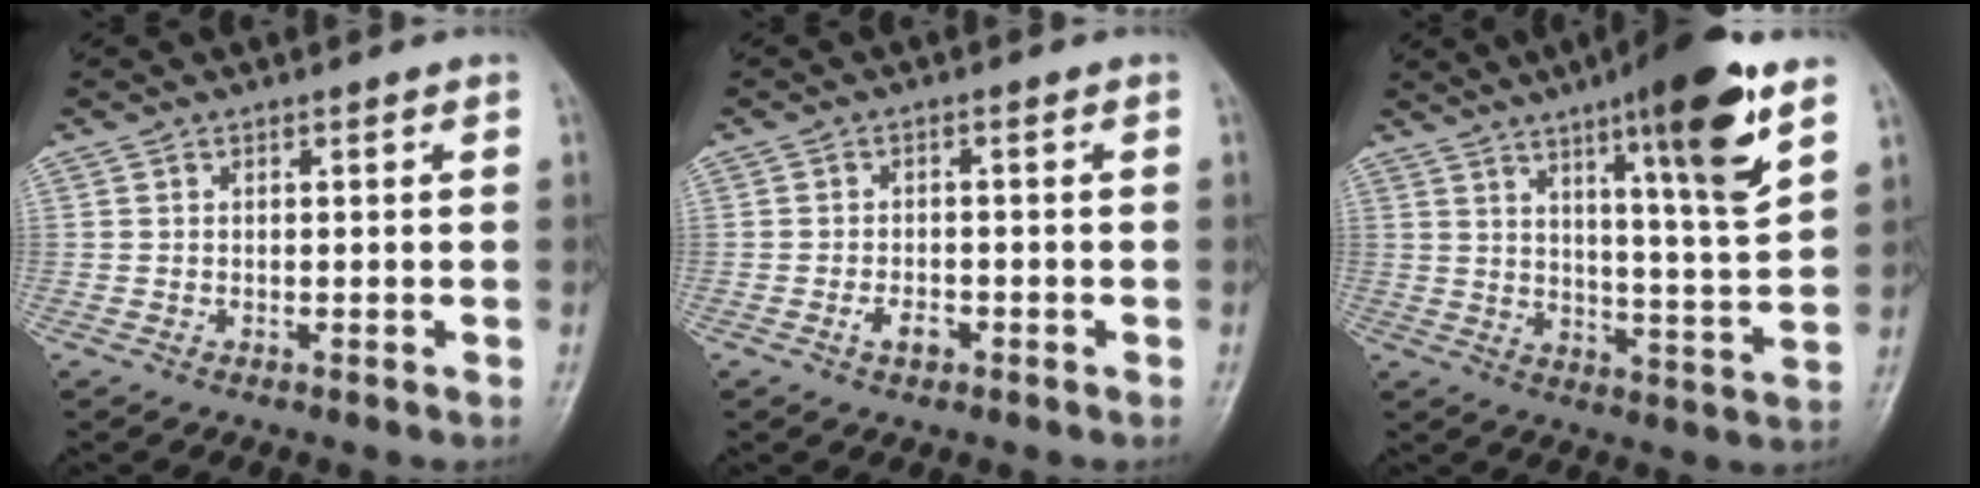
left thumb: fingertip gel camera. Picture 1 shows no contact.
{"total": 2.7, "force": [-1.3, 1.5, 1.9], "torque": [-0.031, 0.009, -0.022]}
{"total": 16.9, "force": [9.3, 2.0, 14.0], "torque": [-0.197, -0.052, 0.140]}